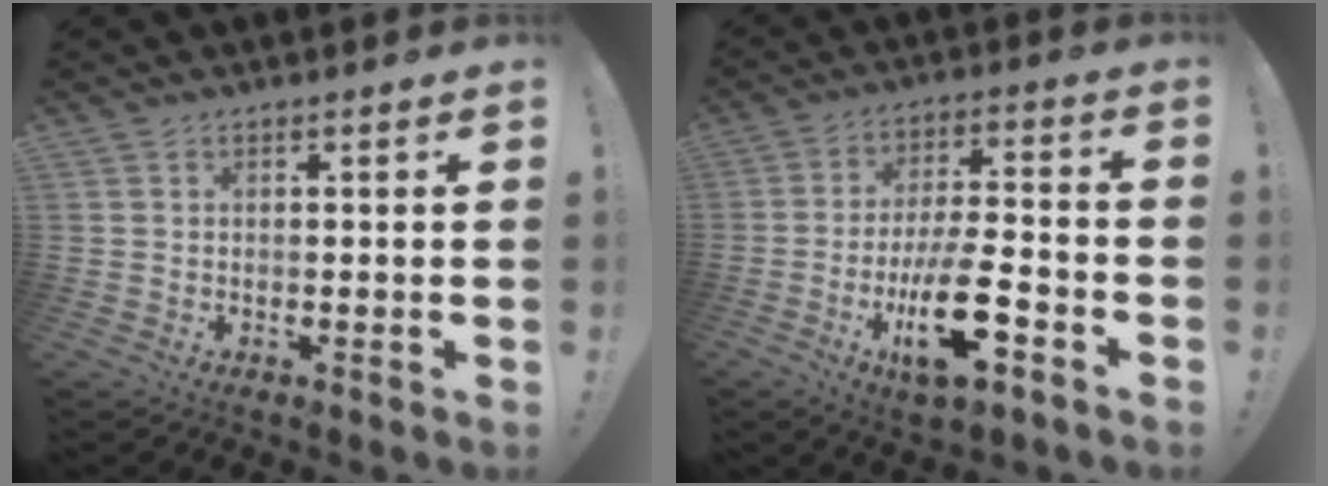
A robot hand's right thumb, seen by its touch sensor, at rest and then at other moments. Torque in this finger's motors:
{"motor_torque": [0.67, 0.70, 1.45, -1.32, 0.59]}